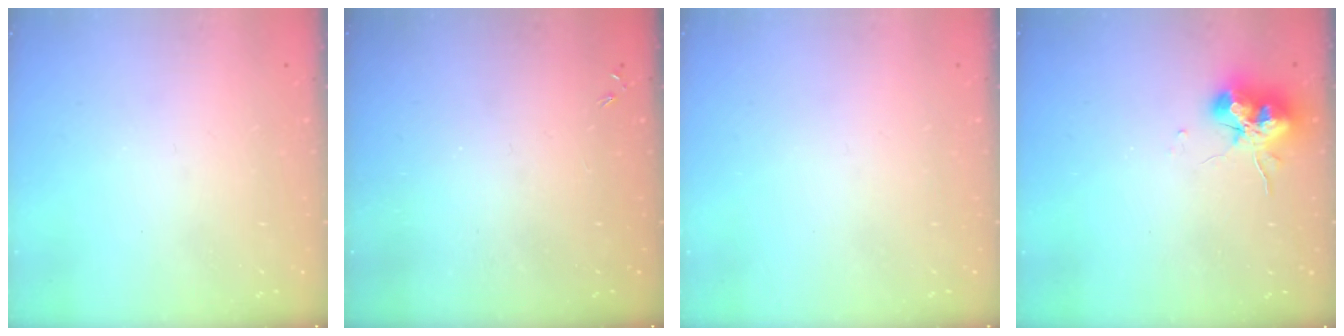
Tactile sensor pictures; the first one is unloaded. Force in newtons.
{"total": 0.0}
{"total": 0.0}
{"total": 13.8, "press": 13.7, "slide": 1.3}